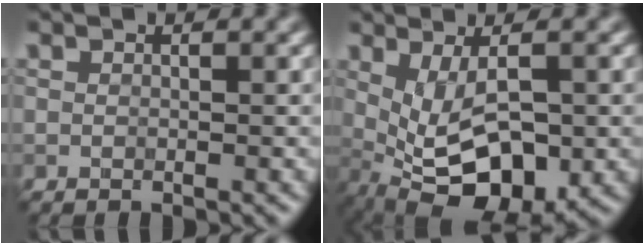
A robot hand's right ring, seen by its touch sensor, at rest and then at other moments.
{"total": 8.1, "force": [-0.9, 3.4, 7.3], "torque": [-0.128, -0.006, -0.006]}